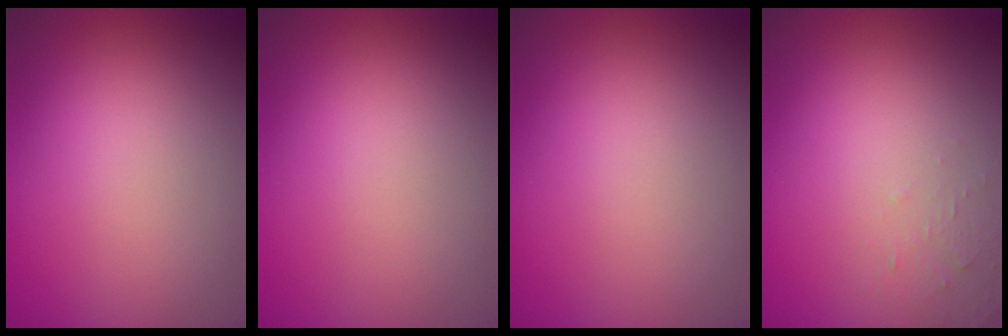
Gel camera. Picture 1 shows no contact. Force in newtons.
{"total": 0.0}
{"total": 0.0}
{"total": 0.9, "press": 0.9, "slide": 0.1}